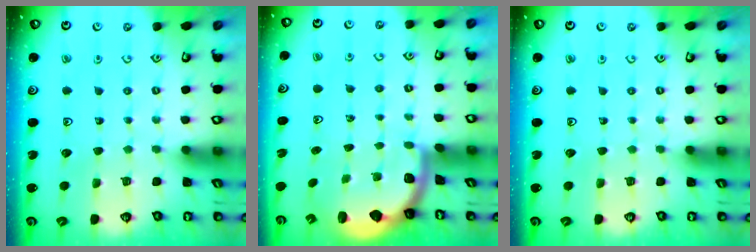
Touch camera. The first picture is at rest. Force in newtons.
{"total": 1.9, "press": 1.8, "slide": 0.5}
{"total": 0.0}